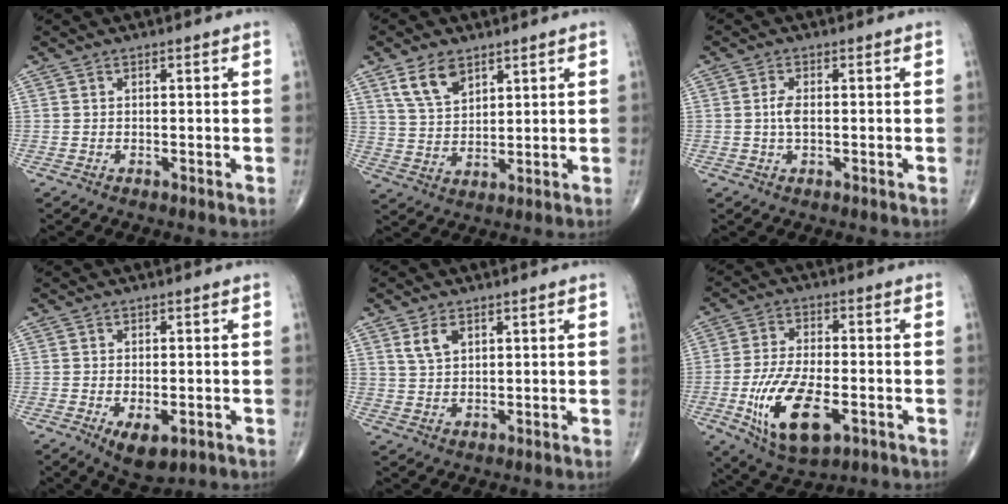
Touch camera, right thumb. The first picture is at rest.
{"total": 7.5, "force": [4.5, 4.2, 4.2], "torque": [-0.065, -0.022, 0.094]}
{"total": 2.5, "force": [0.0, 1.2, 2.3], "torque": [-0.048, 0.004, 0.000]}
{"total": 6.2, "force": [-2.3, 3.1, 4.9], "torque": [-0.076, -0.005, -0.025]}
{"total": 4.1, "force": [2.0, 2.5, 2.6], "torque": [-0.041, -0.008, 0.044]}
{"total": 15.3, "force": [-4.9, 7.1, 12.6], "torque": [-0.237, 0.003, -0.078]}